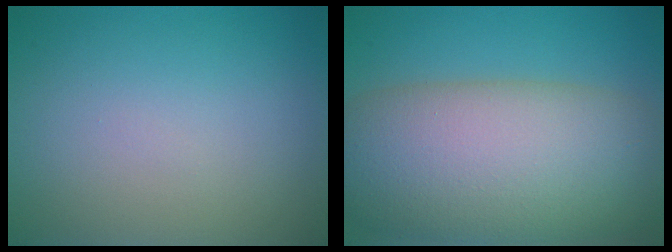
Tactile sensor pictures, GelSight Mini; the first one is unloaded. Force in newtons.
{"total": 13.1, "press": 13.1, "slide": 0.5}